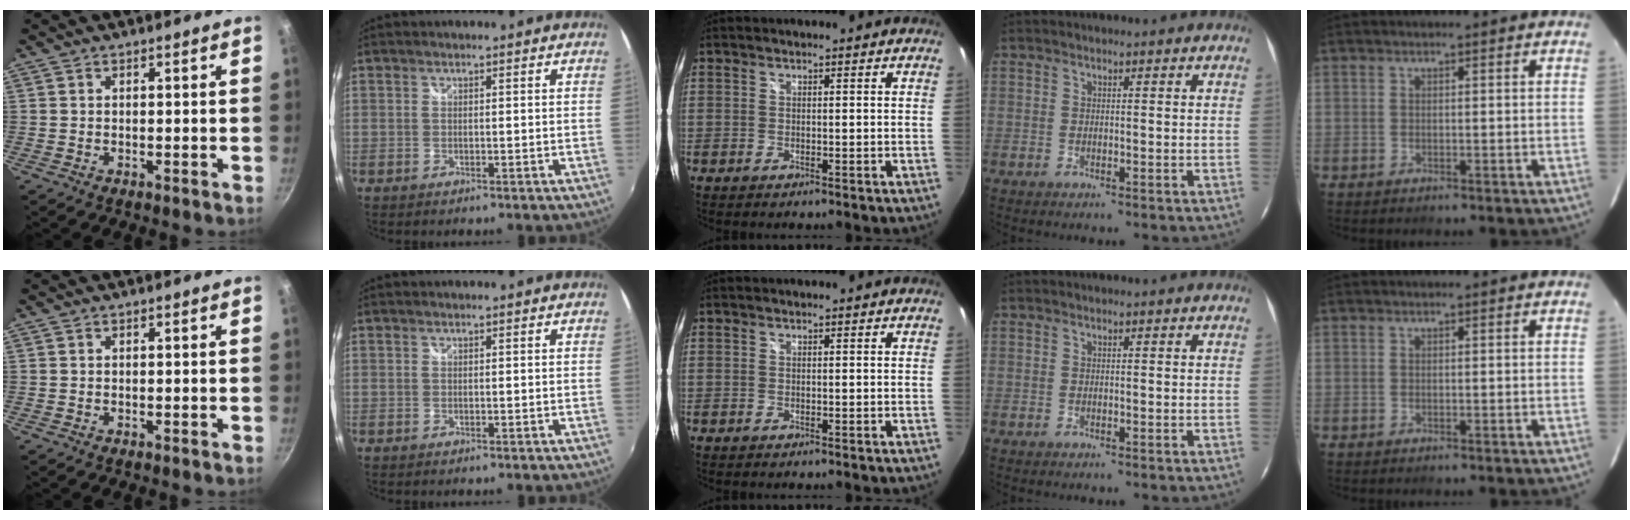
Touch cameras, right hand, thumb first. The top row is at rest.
{}